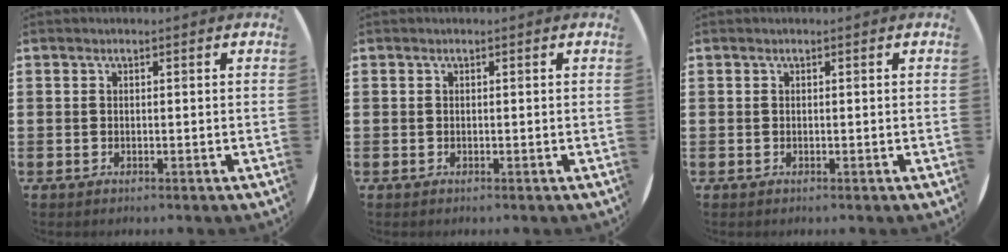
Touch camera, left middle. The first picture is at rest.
{"total": 0.0}
{"total": 0.0}